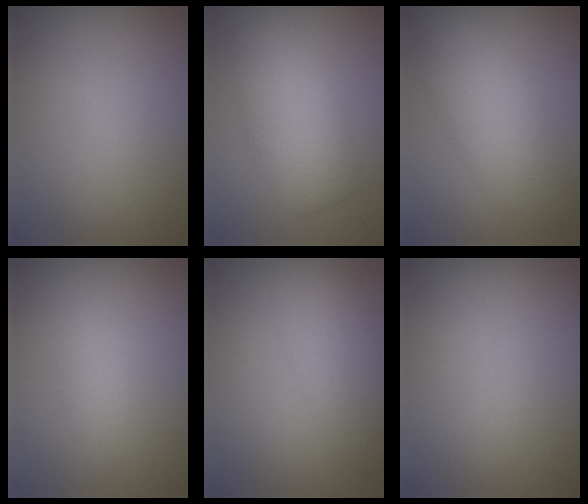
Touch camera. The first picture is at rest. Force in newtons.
{"total": 4.8, "press": 4.8, "slide": 0.0}
{"total": 5.3, "press": 5.3, "slide": 0.1}
{"total": 1.4, "press": 1.4, "slide": 0.1}
{"total": 4.3, "press": 4.3, "slide": 0.1}
{"total": 0.0}